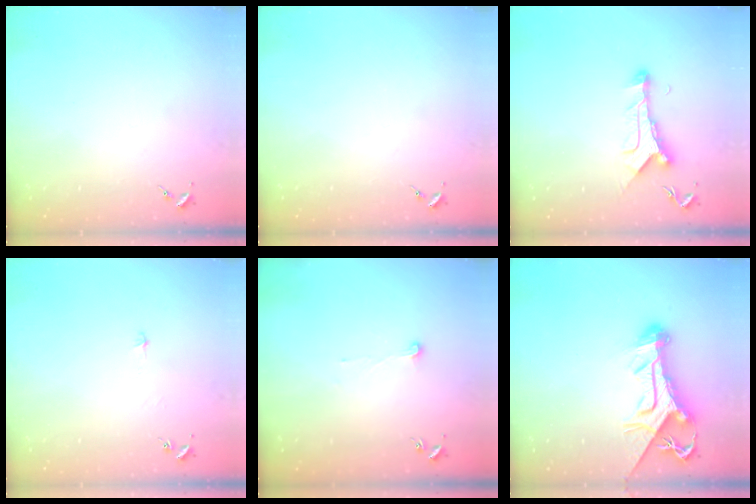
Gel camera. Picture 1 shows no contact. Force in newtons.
{"total": 0.0}
{"total": 9.9, "press": 9.9, "slide": 0.3}
{"total": 2.7, "press": 2.6, "slide": 0.3}
{"total": 3.5, "press": 3.5, "slide": 0.3}
{"total": 13.4, "press": 13.4, "slide": 1.3}